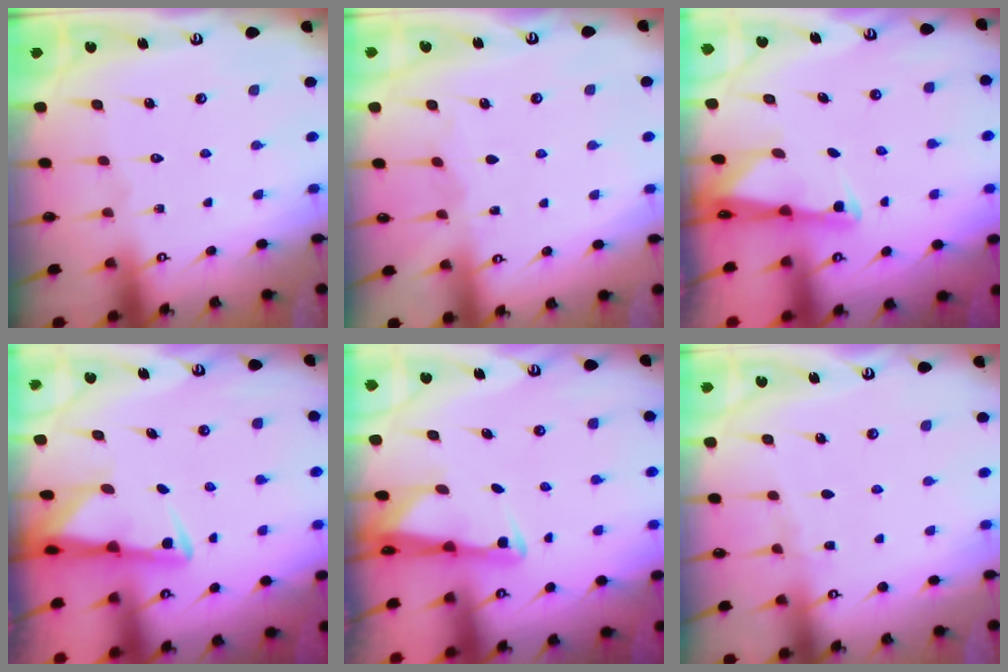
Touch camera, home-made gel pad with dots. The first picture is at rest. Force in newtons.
{"total": 2.7, "press": 2.7, "slide": 0.3}
{"total": 1.9, "press": 1.9, "slide": 0.4}
{"total": 2.9, "press": 2.9, "slide": 0.6}
{"total": 2.7, "press": 2.7, "slide": 0.5}
{"total": 3.6, "press": 3.6, "slide": 0.5}